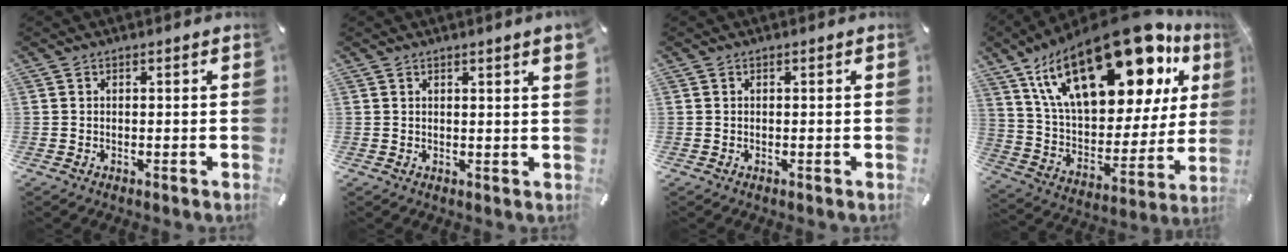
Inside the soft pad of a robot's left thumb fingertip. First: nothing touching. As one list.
[{"total": 2.1, "force": [1.1, 0.0, 1.8], "torque": [-0.033, -0.001, 0.019]}, {"total": 0.0}, {"total": 29.9, "force": [17.9, 13.3, 19.9], "torque": [-0.375, -0.110, 0.306]}]